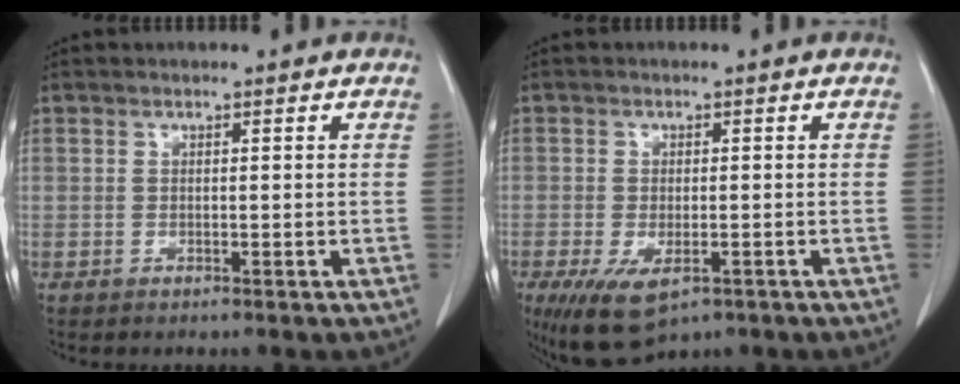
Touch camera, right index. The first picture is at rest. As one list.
[{"total": 8.0, "force": [-4.3, 3.6, 5.7], "torque": [-0.104, -0.018, -0.065]}]